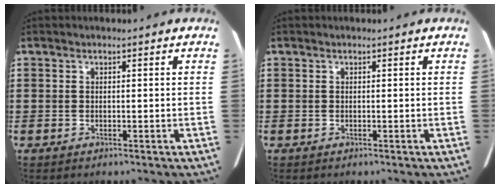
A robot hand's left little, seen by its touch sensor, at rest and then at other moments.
{"total": 0.0}